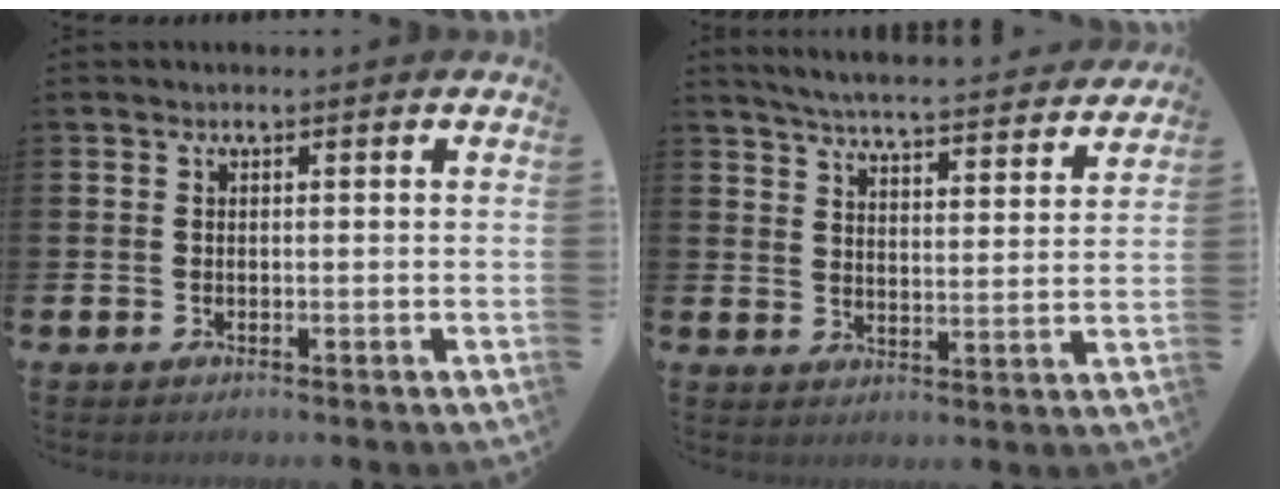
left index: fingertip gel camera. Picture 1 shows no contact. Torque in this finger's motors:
{"motor_torque": [0.73, -1.40, 0.31, 0.05]}